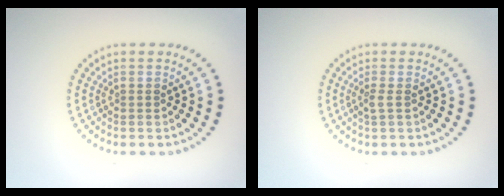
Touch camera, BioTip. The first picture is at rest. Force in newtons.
{"total": 0.9, "press": 0.6, "slide": 0.6}